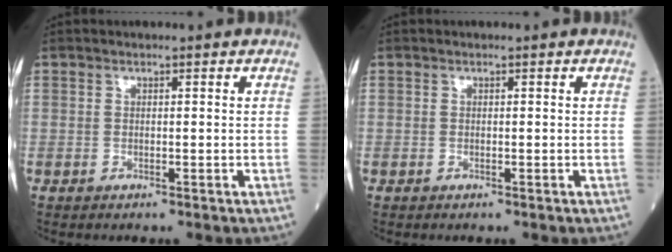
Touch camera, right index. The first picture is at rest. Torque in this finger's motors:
{"motor_torque": [0.02, -0.01, 0.00, 0.00]}